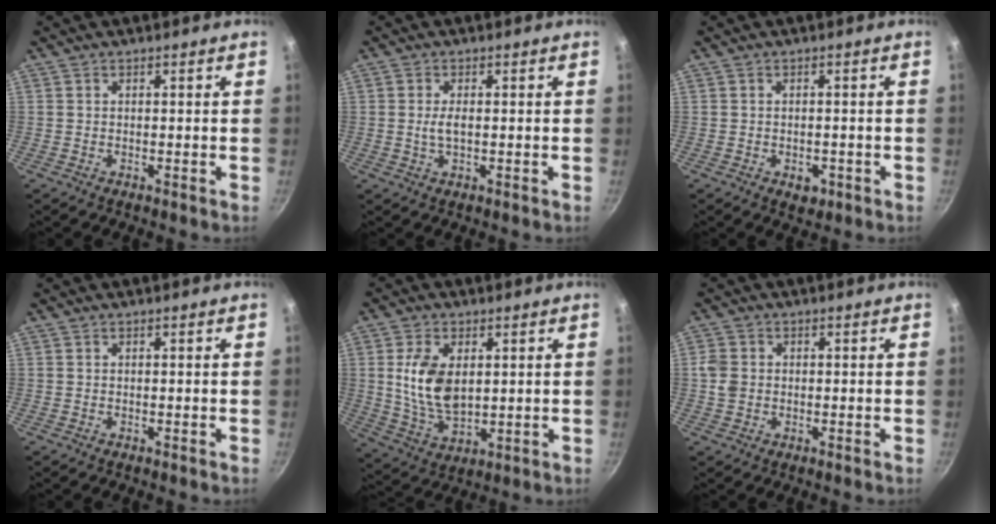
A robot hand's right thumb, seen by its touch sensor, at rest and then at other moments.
{"total": 2.6, "force": [0.0, 1.1, 2.3], "torque": [-0.049, 0.002, 0.000]}
{"total": 2.9, "force": [-1.1, 1.9, 1.8], "torque": [-0.019, 0.009, -0.006]}
{"total": 0.0}
{"total": 11.4, "force": [2.1, 6.7, 8.9], "torque": [-0.160, -0.019, 0.049]}
{"total": 3.5, "force": [0.0, 3.0, 1.8], "torque": [-0.028, 0.003, -0.005]}